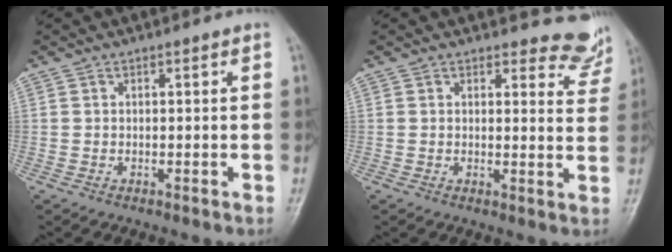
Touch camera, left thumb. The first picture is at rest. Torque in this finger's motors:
{"motor_torque": [0.01, 0.10, 0.01, 0.02, 0.01]}